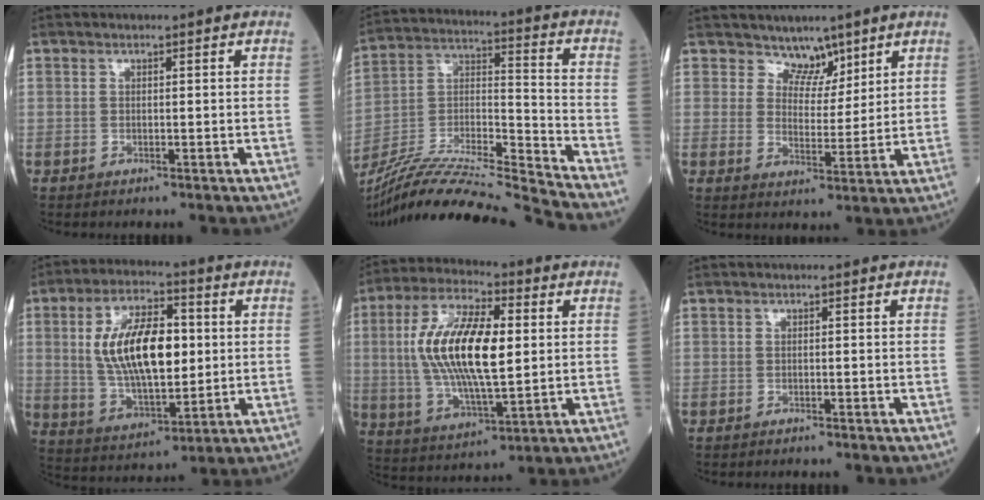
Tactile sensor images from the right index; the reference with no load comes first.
{"total": 22.8, "force": [-21.0, -1.7, 8.6], "torque": [-0.184, -0.023, -0.366]}
{"total": 4.3, "force": [3.6, 2.3, 0.3], "torque": [0.005, -0.006, 0.062]}
{"total": 14.8, "force": [2.0, 6.0, 13.4], "torque": [-0.260, 0.011, 0.040]}
{"total": 16.3, "force": [1.7, 4.9, 15.4], "torque": [-0.312, 0.008, 0.031]}
{"total": 0.8, "force": [-0.7, 0.0, 0.2], "torque": [-0.006, -0.002, -0.010]}